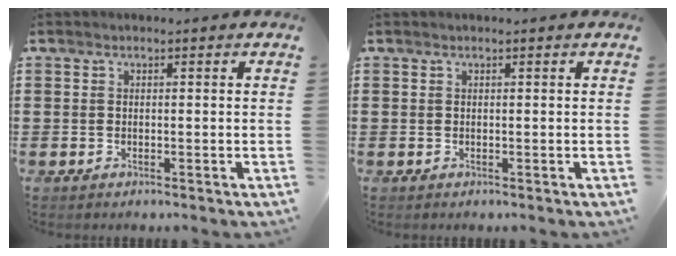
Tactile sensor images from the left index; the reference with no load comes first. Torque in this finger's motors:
{"motor_torque": [0.10, -0.07, 0.06, -0.01]}